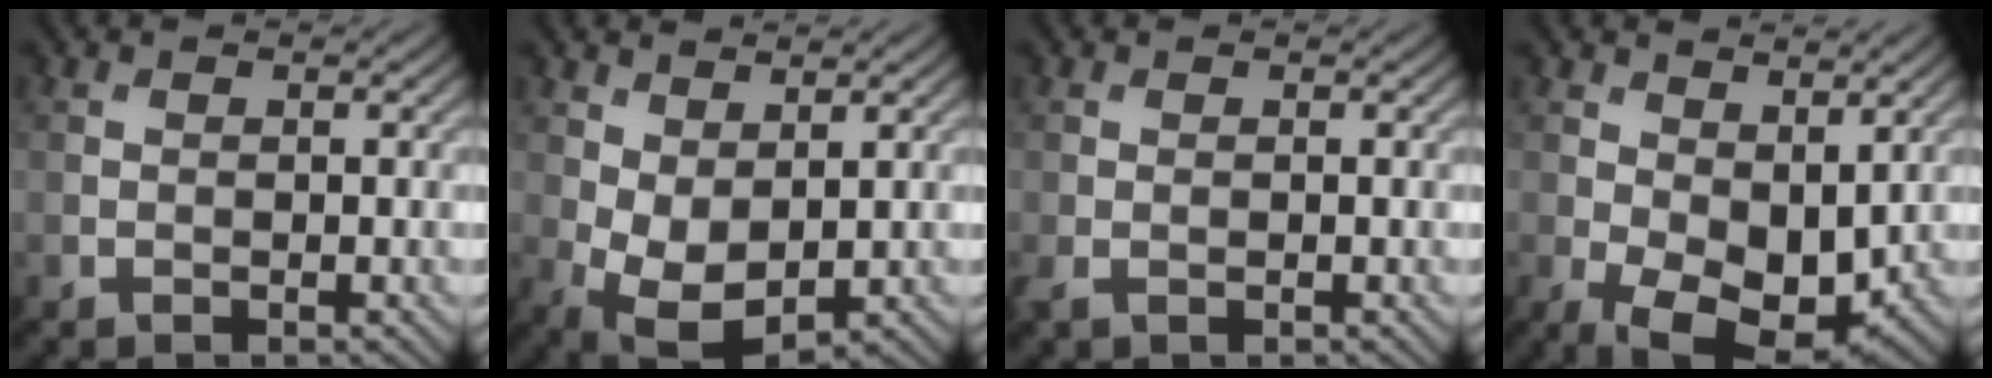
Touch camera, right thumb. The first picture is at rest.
{"total": 6.0, "force": [0.6, 3.4, 5.0], "torque": [-0.120, -0.004, 0.015]}
{"total": 1.2, "force": [-0.4, 0.6, 0.9], "torque": [-0.031, -0.003, -0.006]}
{"total": 8.5, "force": [-0.2, 5.1, 6.8], "torque": [-0.135, -0.023, 0.007]}